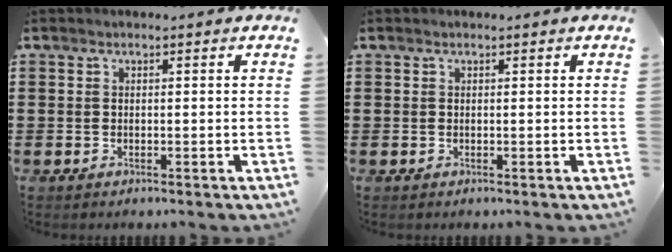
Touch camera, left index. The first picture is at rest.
{"total": 0.0}